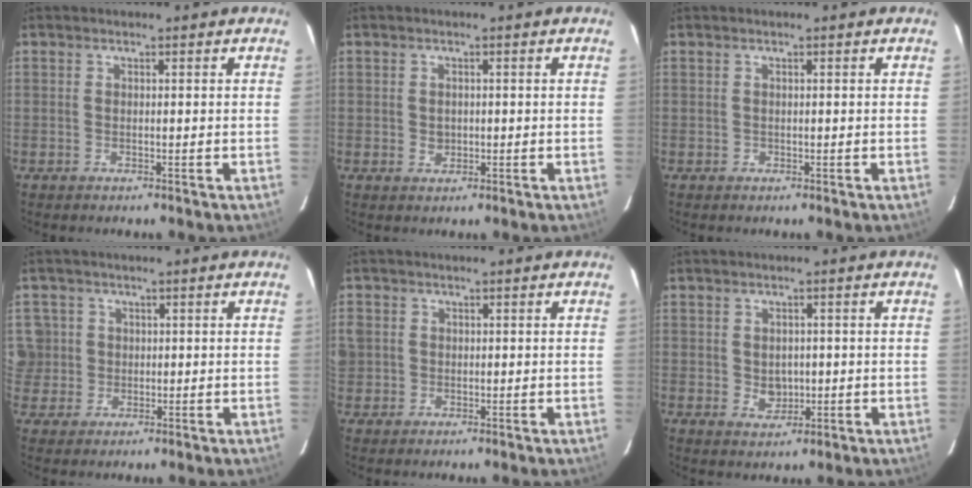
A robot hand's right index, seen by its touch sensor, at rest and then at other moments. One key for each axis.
{"total": 1.8, "fx": -0.2, "fy": 1.7, "fz": 0.6, "tx": -0.009, "ty": 0.003, "tz": -0.002}
{"total": 0.6, "fx": -0.2, "fy": 0.6, "fz": 0.0, "tx": 0.003, "ty": 0.001, "tz": -0.001}
{"total": 5.3, "fx": 0.6, "fy": 5.3, "fz": 0.6, "tx": 0.004, "ty": 0.019, "tz": 0.015}
{"total": 2.9, "fx": -0.1, "fy": 2.9, "fz": 0.5, "tx": -0.008, "ty": 0.004, "tz": -0.001}
{"total": 3.6, "fx": -0.2, "fy": 3.1, "fz": 1.8, "tx": -0.030, "ty": 0.002, "tz": 0.003}